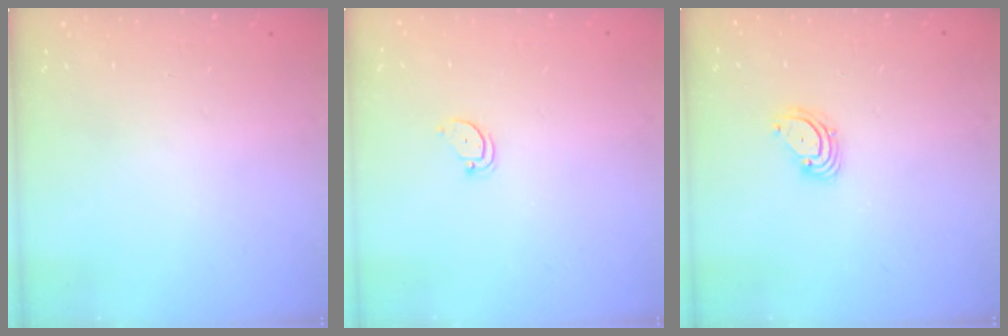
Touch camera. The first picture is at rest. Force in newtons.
{"total": 2.6, "press": 2.6, "slide": 0.0}
{"total": 3.2, "press": 3.2, "slide": 0.1}